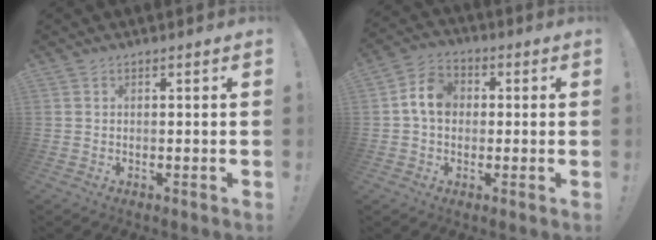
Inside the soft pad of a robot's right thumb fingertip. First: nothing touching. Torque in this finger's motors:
{"motor_torque": [1.10, 1.20, 0.65, 0.08, 0.09]}